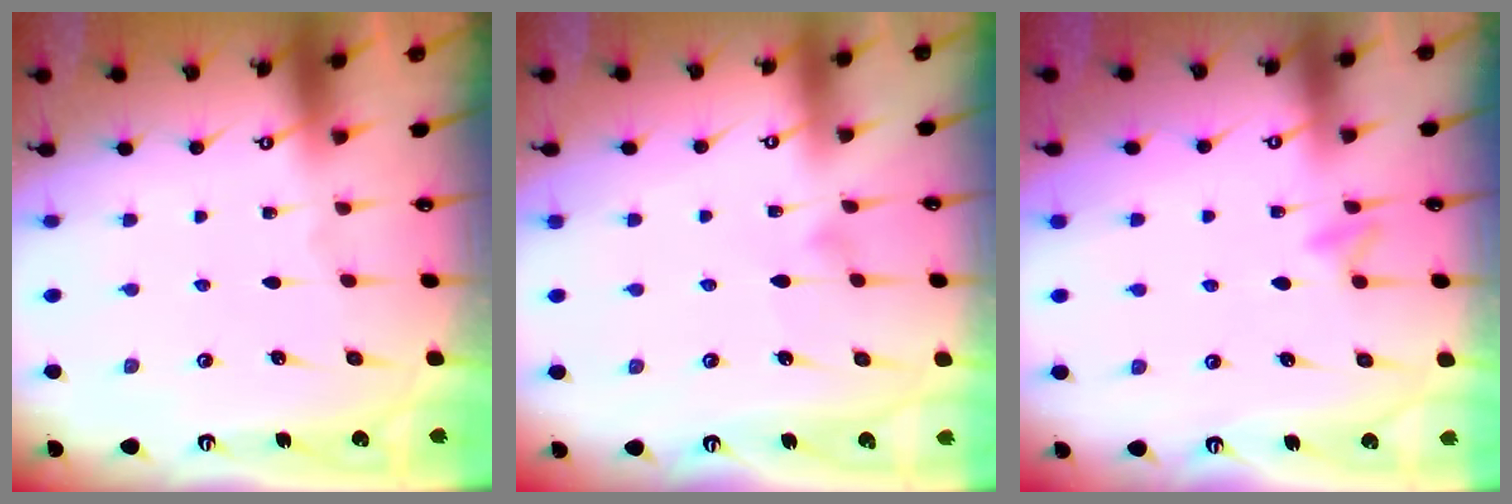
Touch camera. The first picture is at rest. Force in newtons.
{"total": 3.3, "press": 3.3, "slide": 0.1}
{"total": 6.3, "press": 6.1, "slide": 1.4}